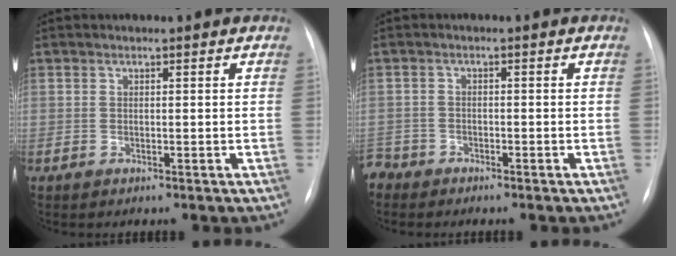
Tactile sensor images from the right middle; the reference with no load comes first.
{"total": 2.7, "force": [-2.4, 1.2, -0.4], "torque": [0.008, 0.000, -0.048]}